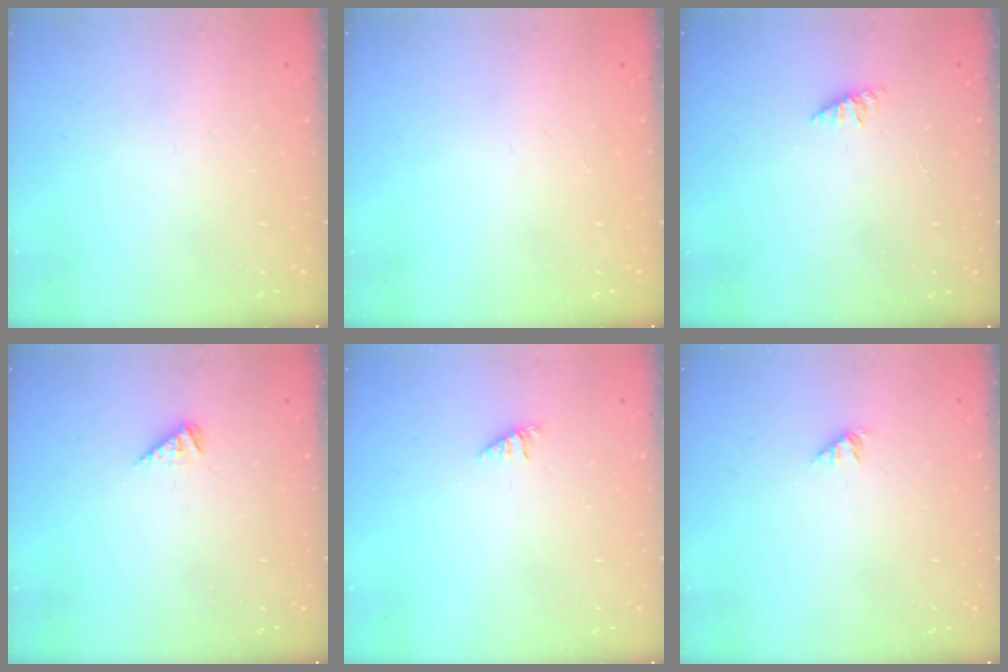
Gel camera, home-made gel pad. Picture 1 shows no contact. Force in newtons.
{"total": 0.0}
{"total": 1.6, "press": 1.6, "slide": 0.4}
{"total": 2.2, "press": 2.2, "slide": 0.4}
{"total": 0.0}
{"total": 1.0, "press": 1.0, "slide": 0.2}